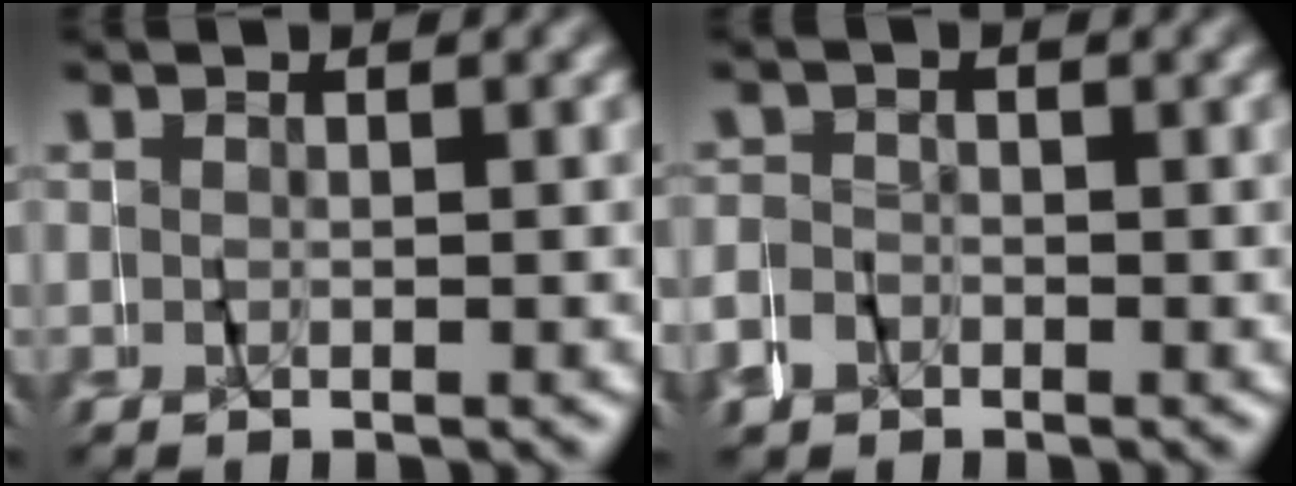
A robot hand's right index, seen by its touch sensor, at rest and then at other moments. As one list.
[{"total": 3.2, "force": [-1.4, 2.9, 0.0], "torque": [-0.002, 0.005, -0.032]}]